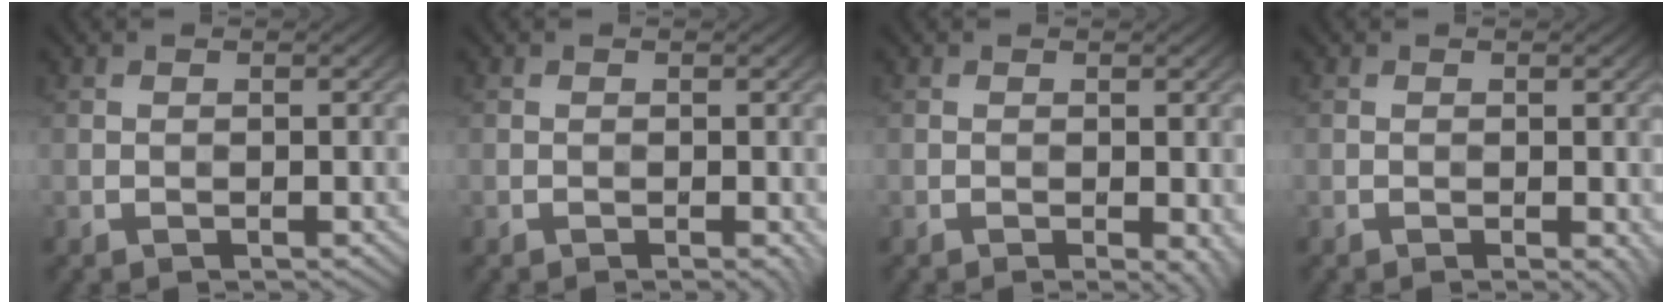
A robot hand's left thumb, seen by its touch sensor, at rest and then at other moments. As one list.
[{"total": 0.7, "force": [-0.2, 0.2, 0.7], "torque": [-0.011, -0.003, -0.005]}, {"total": 1.8, "force": [-0.5, 0.6, 1.6], "torque": [-0.021, -0.007, -0.006]}, {"total": 1.0, "force": [-0.2, 0.3, 1.0], "torque": [-0.013, -0.006, -0.005]}]